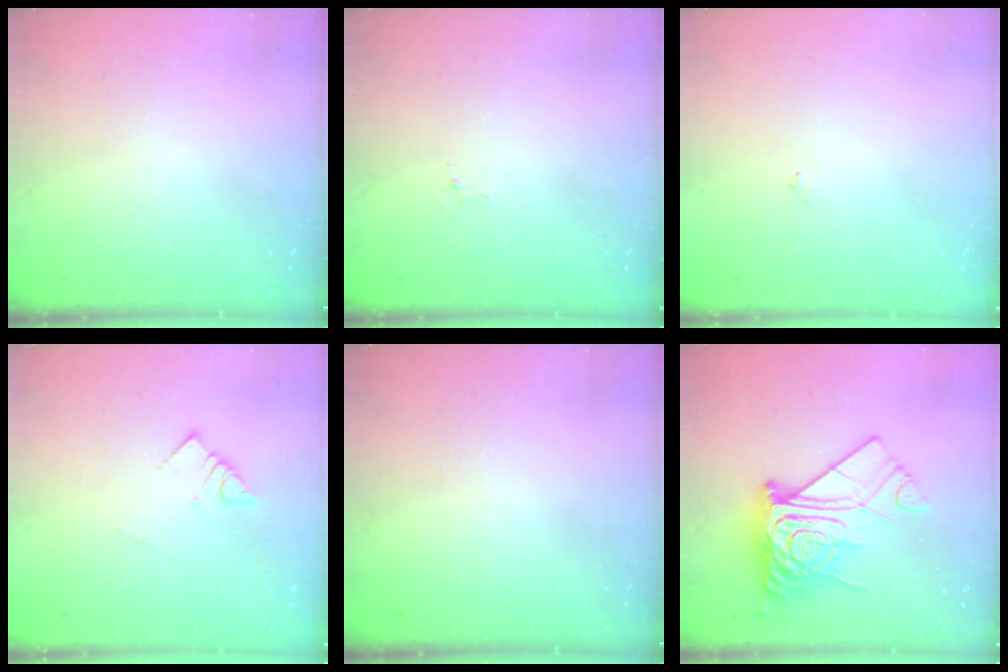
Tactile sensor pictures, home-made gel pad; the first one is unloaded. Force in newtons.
{"total": 2.6, "press": 2.6, "slide": 0.4}
{"total": 2.2, "press": 2.2, "slide": 0.3}
{"total": 2.7, "press": 2.7, "slide": 0.1}
{"total": 0.0}
{"total": 15.8, "press": 15.8, "slide": 1.6}